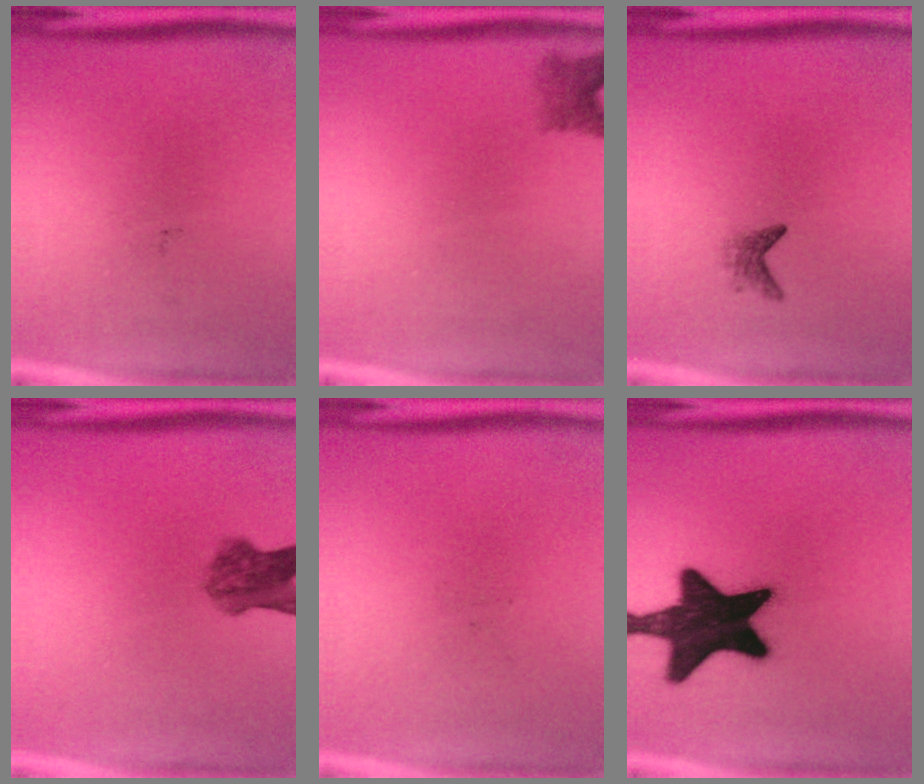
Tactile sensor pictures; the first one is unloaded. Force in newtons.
{"total": 2.4}
{"total": 1.5}
{"total": 5.9}
{"total": 0.0}
{"total": 18.8}